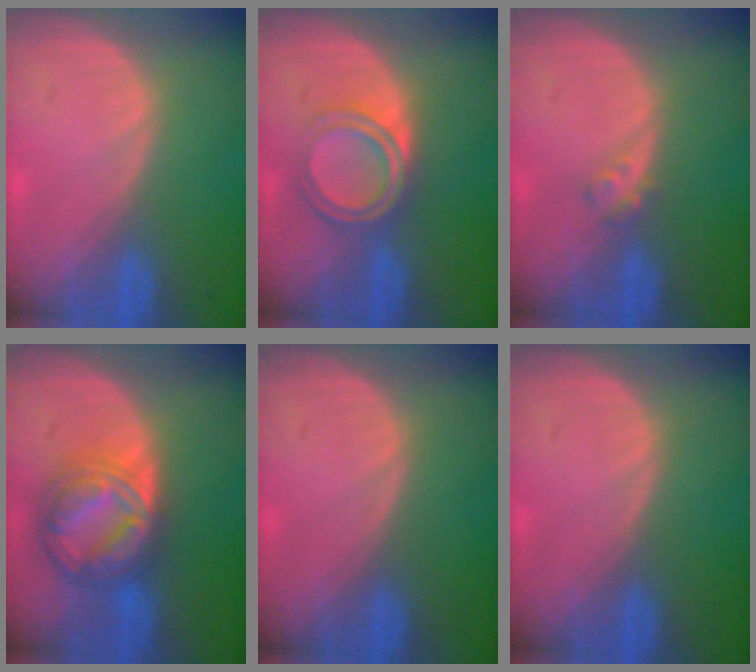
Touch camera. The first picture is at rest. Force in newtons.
{"total": 5.3, "press": 4.9, "slide": 2.0}
{"total": 1.8, "press": 1.5, "slide": 0.9}
{"total": 8.9, "press": 8.9, "slide": 0.8}
{"total": 0.0}
{"total": 0.0}